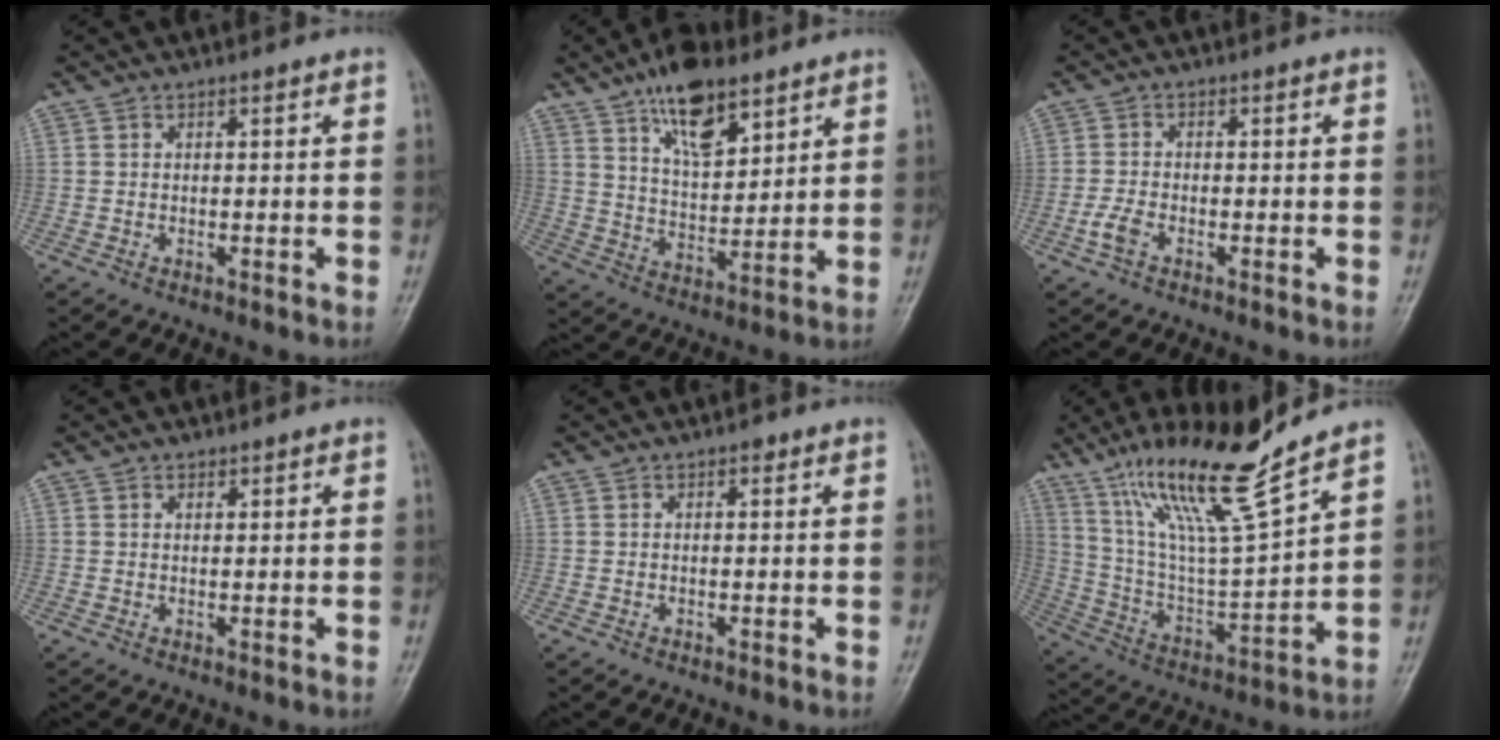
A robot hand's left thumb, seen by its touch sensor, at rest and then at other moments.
{"total": 13.0, "force": [8.1, 5.8, 8.4], "torque": [-0.112, -0.044, 0.142]}
{"total": 2.9, "force": [-1.4, 1.5, 1.9], "torque": [-0.048, 0.006, -0.032]}
{"total": 0.9, "force": [0.6, 0.6, 0.3], "torque": [0.002, -0.004, 0.007]}
{"total": 0.8, "force": [0.4, 0.5, 0.5], "torque": [0.000, 0.001, 0.001]}
{"total": 18.4, "force": [13.5, 1.4, 12.4], "torque": [-0.207, -0.072, 0.255]}